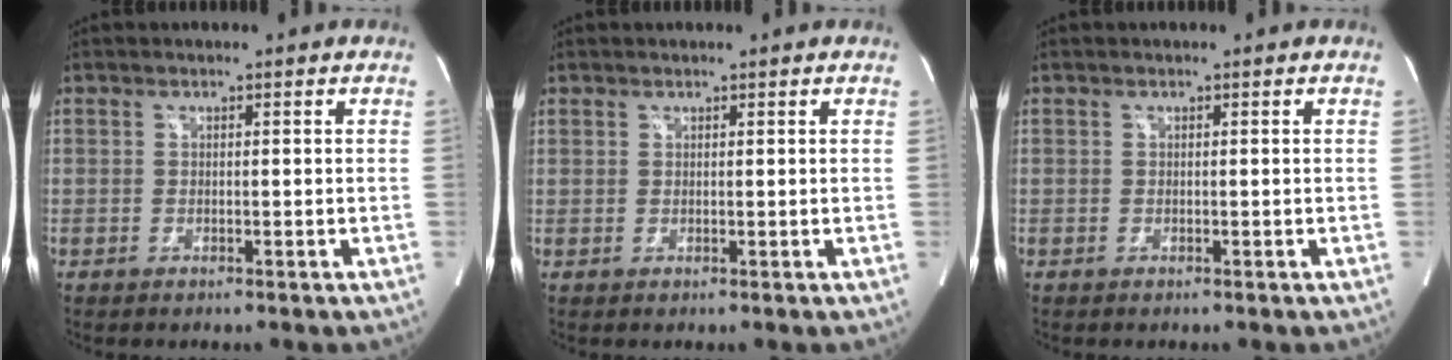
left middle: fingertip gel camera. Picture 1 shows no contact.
{"total": 0.7, "force": [0.5, 0.5, 0.0], "torque": [0.002, 0.003, 0.008]}
{"total": 0.0}